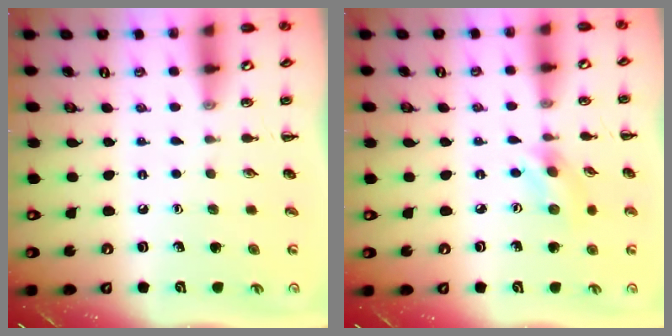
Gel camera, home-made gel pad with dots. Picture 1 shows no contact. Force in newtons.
{"total": 2.8, "press": 2.7, "slide": 0.6}